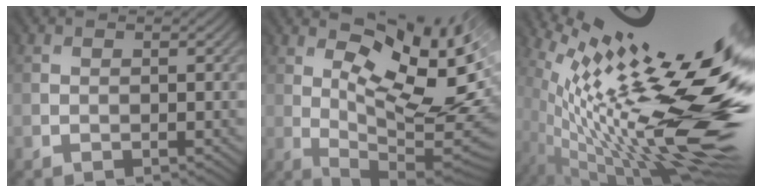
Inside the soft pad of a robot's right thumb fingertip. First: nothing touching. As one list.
[{"total": 13.1, "force": [3.4, 4.2, 11.9], "torque": [-0.203, 0.009, 0.069]}, {"total": 19.1, "force": [0.0, 4.9, 18.4], "torque": [-0.293, -0.003, 0.005]}]